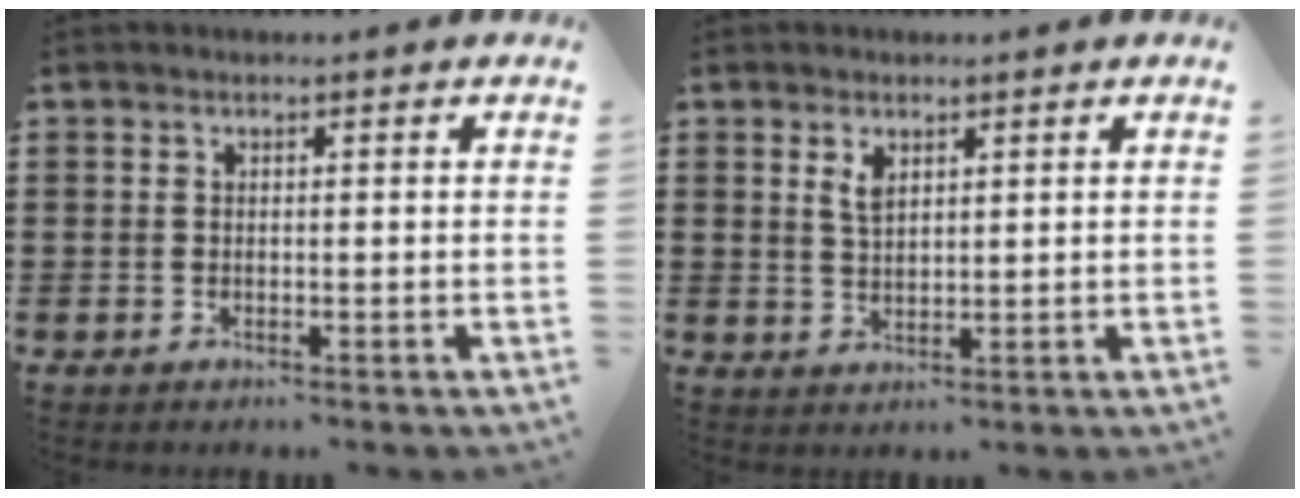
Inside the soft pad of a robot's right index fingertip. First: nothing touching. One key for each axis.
{"total": 2.7, "fx": 1.6, "fy": 1.3, "fz": 1.7, "tx": -0.039, "ty": 0.003, "tz": 0.029}